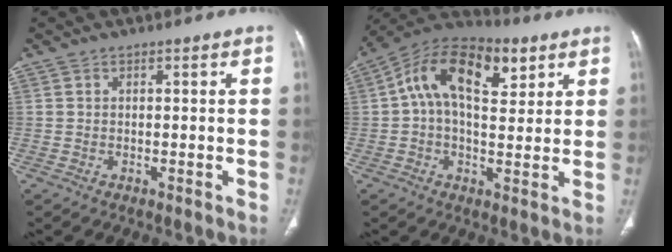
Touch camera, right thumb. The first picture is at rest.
{"total": 16.5, "force": [5.4, 9.0, 12.7], "torque": [-0.187, 0.016, 0.080]}